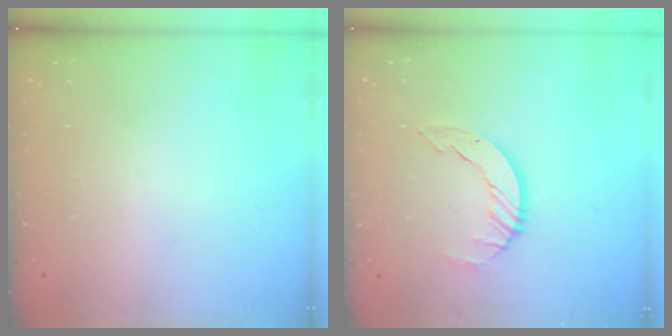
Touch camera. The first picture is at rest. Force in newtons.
{"total": 4.5, "press": 4.5, "slide": 0.4}